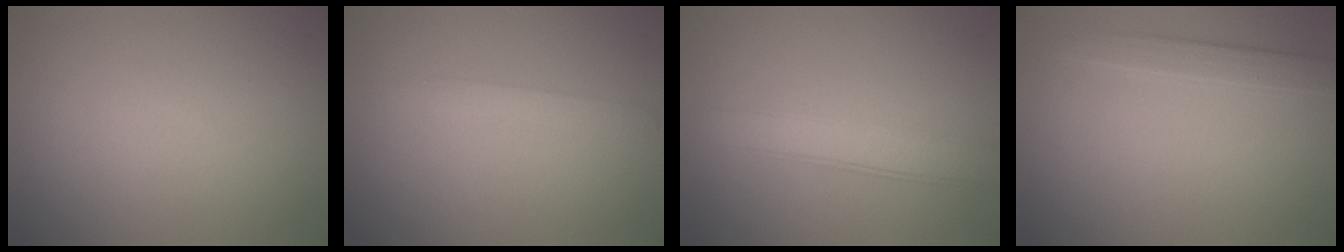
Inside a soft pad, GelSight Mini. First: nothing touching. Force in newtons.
{"total": 1.3, "press": 1.3, "slide": 0.1}
{"total": 3.4, "press": 3.4, "slide": 0.1}
{"total": 1.7, "press": 1.7, "slide": 0.1}